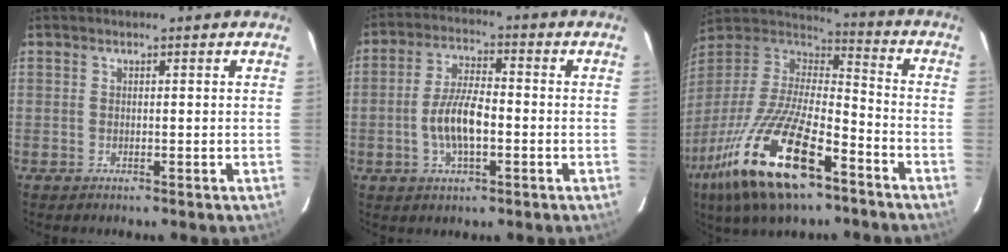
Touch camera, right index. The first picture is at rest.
{"total": 8.3, "force": [-2.0, 3.1, 7.4], "torque": [-0.149, 0.006, -0.035]}
{"total": 25.3, "force": [-14.5, 8.6, 18.8], "torque": [-0.378, -0.050, -0.266]}